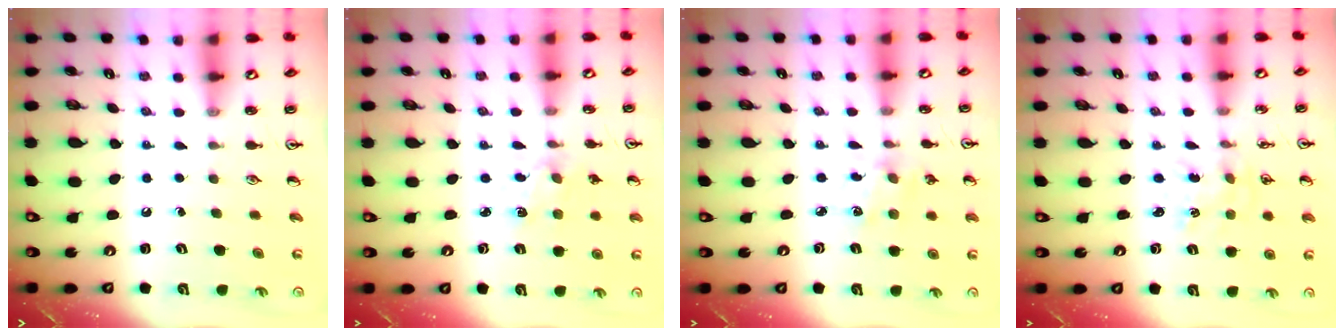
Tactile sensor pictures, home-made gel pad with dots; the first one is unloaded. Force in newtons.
{"total": 2.0, "press": 2.0, "slide": 0.3}
{"total": 1.7, "press": 1.7, "slide": 0.4}
{"total": 0.8, "press": 0.8, "slide": 0.2}